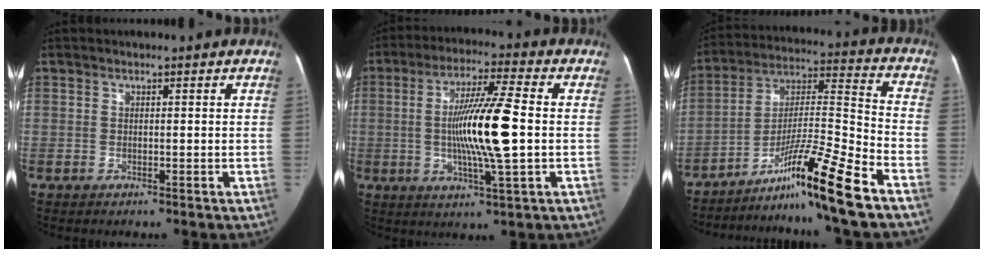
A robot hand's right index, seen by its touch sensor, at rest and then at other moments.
{"total": 13.4, "force": [-0.5, 0.8, 13.4], "torque": [-0.247, 0.002, -0.010]}
{"total": 16.5, "force": [-11.4, -1.6, 11.8], "torque": [-0.214, -0.001, -0.192]}